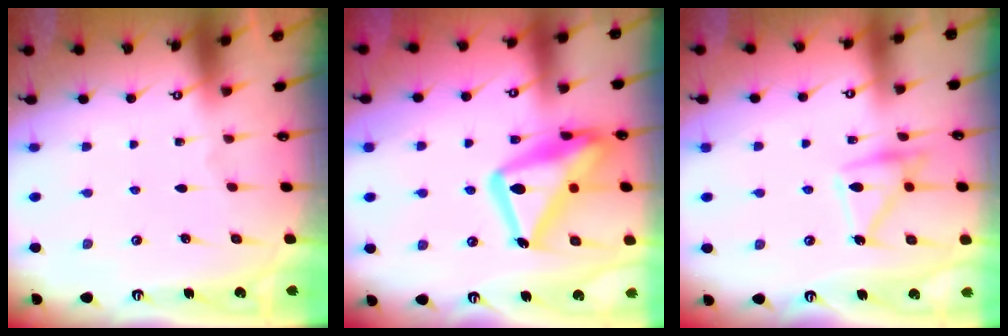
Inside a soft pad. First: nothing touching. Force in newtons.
{"total": 21.3, "press": 21.3, "slide": 1.7}
{"total": 13.5, "press": 13.5, "slide": 0.6}